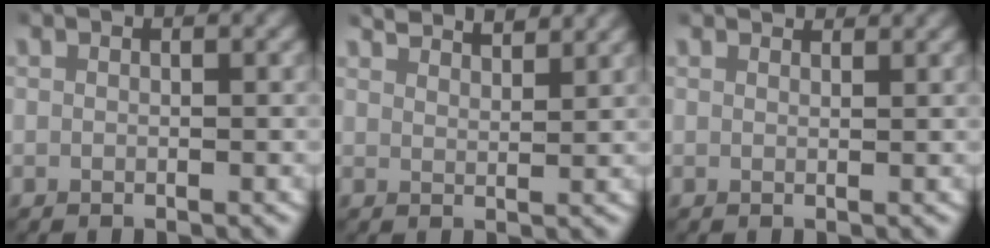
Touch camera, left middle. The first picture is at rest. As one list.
[{"total": 3.5, "force": [3.3, 0.4, 1.0], "torque": [-0.012, 0.001, 0.055]}, {"total": 1.7, "force": [1.7, 0.1, 0.3], "torque": [0.005, 0.003, 0.024]}]